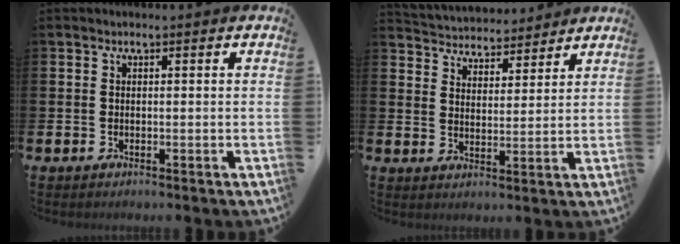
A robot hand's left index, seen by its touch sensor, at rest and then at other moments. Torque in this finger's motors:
{"motor_torque": [1.04, -1.10, 0.26, 0.04]}